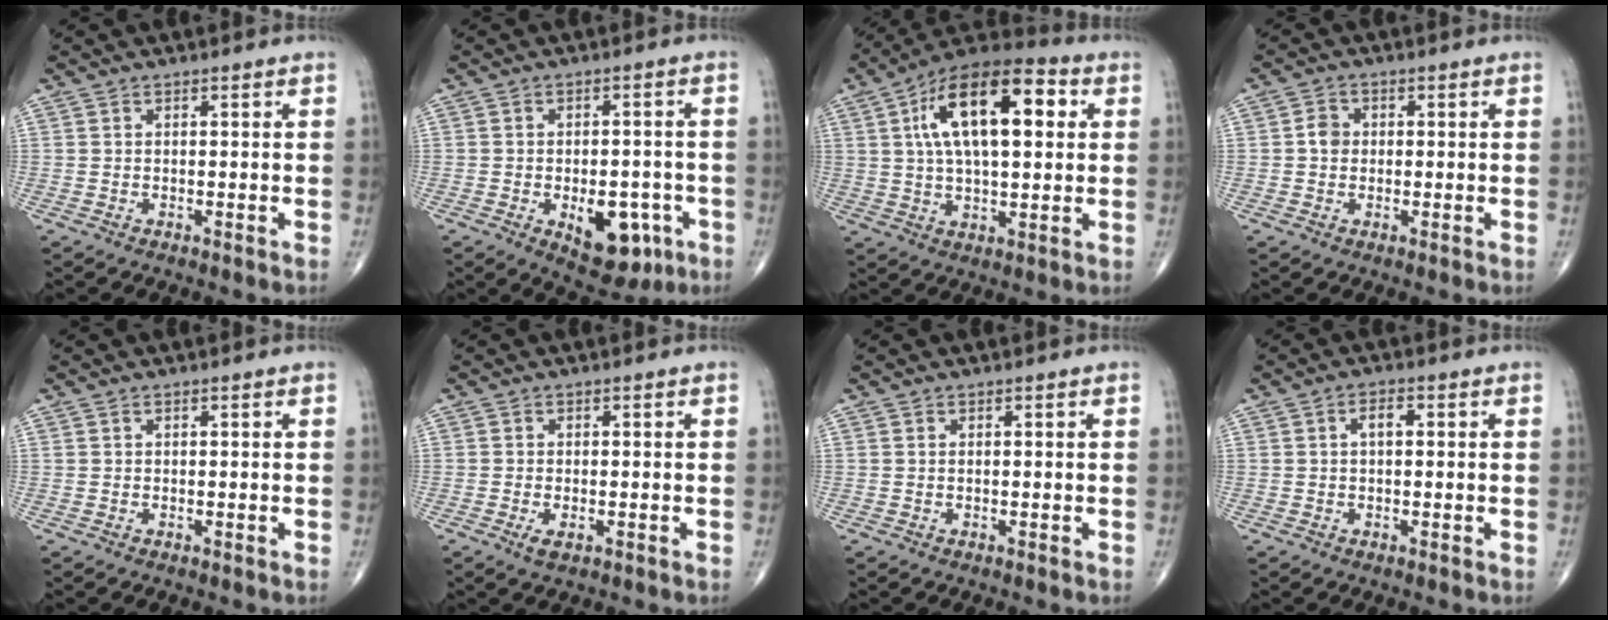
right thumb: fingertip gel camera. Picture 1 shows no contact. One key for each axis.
{"total": 11.0, "fx": -4.1, "fy": 6.1, "fz": 8.1, "tx": -0.081, "ty": 0.012, "tz": -0.045}
{"total": 19.8, "fx": 4.9, "fy": 9.0, "fz": 16.9, "tx": -0.268, "ty": 0.019, "tz": 0.072}
{"total": 2.8, "fx": 0.0, "fy": 2.4, "fz": 1.4, "tx": -0.015, "ty": 0.007, "tz": -0.005}
{"total": 0.0}
{"total": 2.1, "fx": -0.8, "fy": 1.0, "fz": 1.7, "tx": -0.034, "ty": -0.003, "tz": -0.013}
{"total": 0.0}
{"total": 2.7, "fx": 0.5, "fy": 1.3, "fz": 2.3, "tx": -0.040, "ty": 0.008, "tz": 0.007}